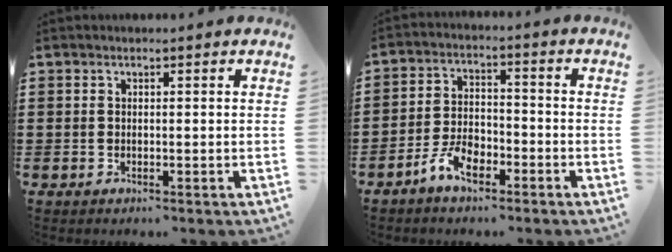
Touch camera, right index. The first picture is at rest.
{"total": 5.3, "force": [-3.5, 2.7, 3.0], "torque": [-0.069, 0.009, -0.071]}